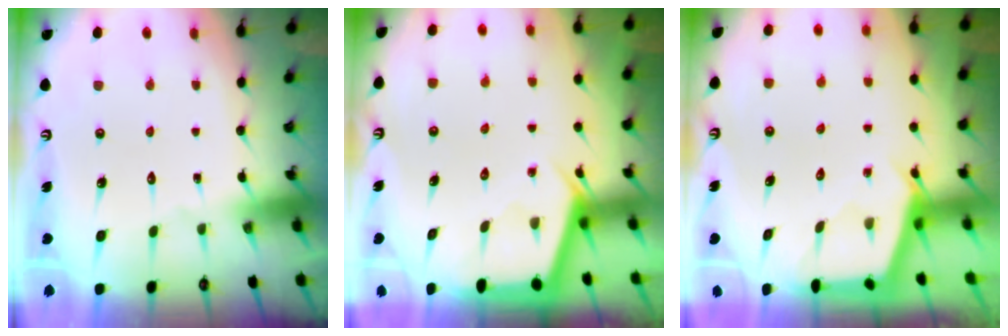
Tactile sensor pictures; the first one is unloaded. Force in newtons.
{"total": 2.9, "press": 2.9, "slide": 0.3}
{"total": 2.5, "press": 2.5, "slide": 0.3}